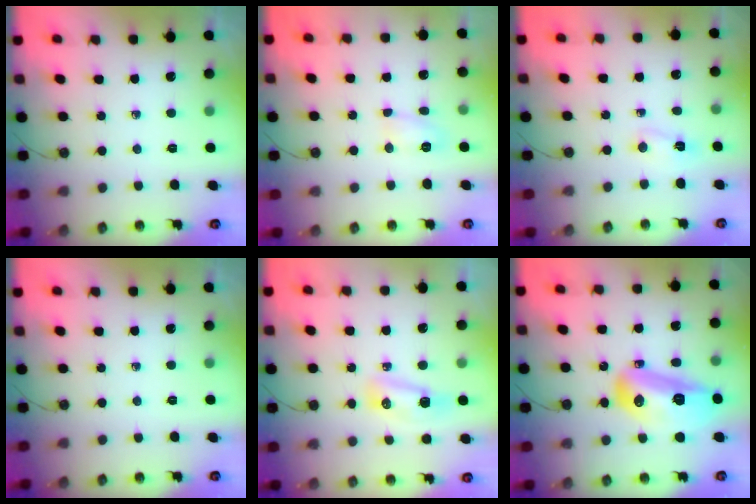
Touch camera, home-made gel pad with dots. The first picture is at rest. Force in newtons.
{"total": 5.3, "press": 5.3, "slide": 0.5}
{"total": 2.1, "press": 2.1, "slide": 0.4}
{"total": 0.0}
{"total": 7.8, "press": 7.6, "slide": 1.6}
{"total": 15.6, "press": 15.5, "slide": 1.6}